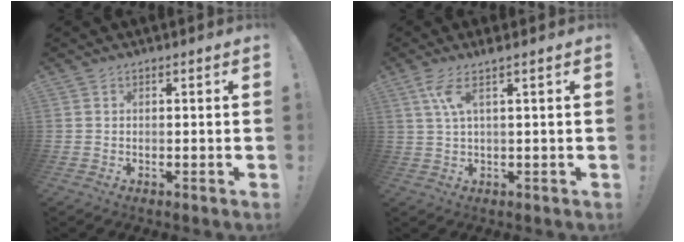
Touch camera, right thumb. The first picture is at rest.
{"total": 5.3, "force": [2.1, 0.4, 4.9], "torque": [-0.089, -0.008, 0.034]}